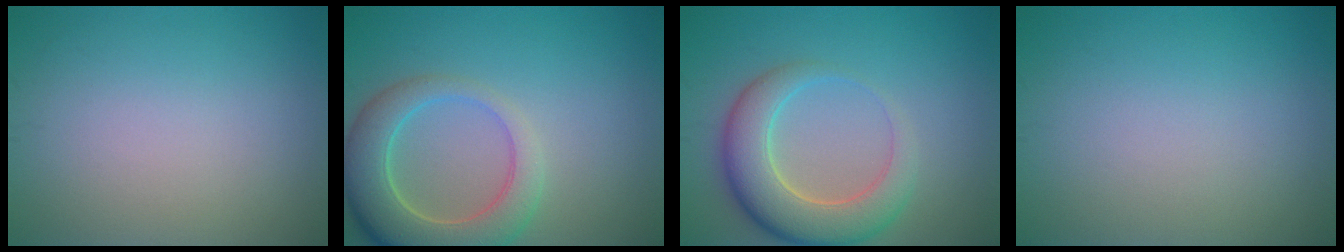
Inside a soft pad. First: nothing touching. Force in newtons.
{"total": 6.8, "press": 6.7, "slide": 0.9}
{"total": 6.7, "press": 6.7, "slide": 0.5}
{"total": 0.0}